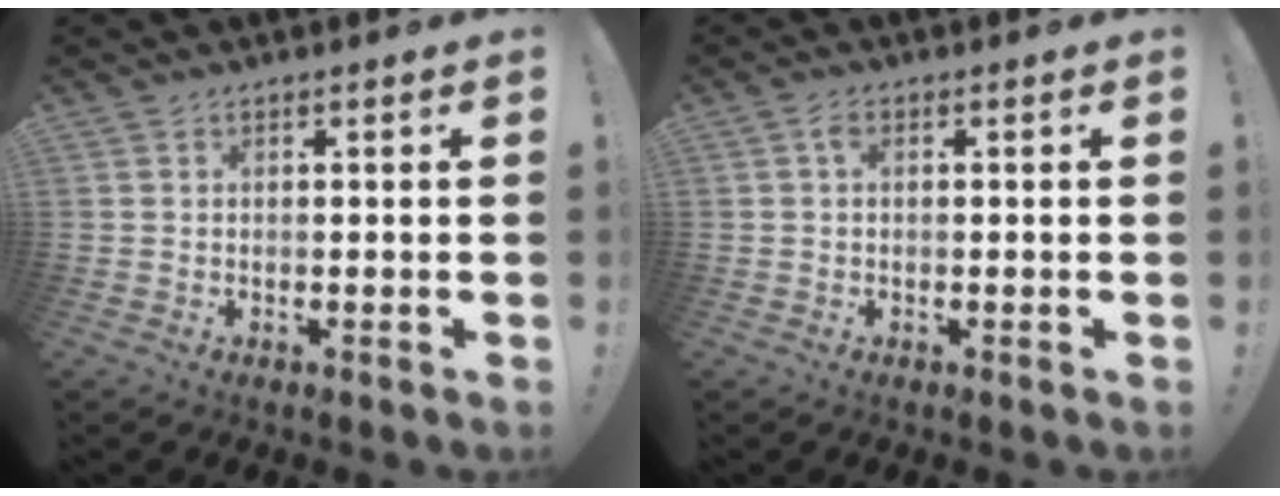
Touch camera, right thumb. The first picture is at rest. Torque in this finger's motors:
{"motor_torque": [0.45, 0.64, 0.34, -0.40, 0.09]}